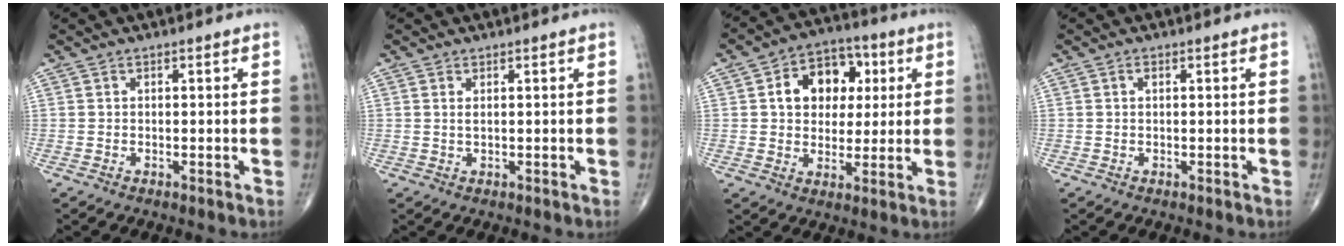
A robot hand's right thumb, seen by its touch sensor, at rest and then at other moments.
{"total": 0.9, "force": [0.4, 0.3, 0.8], "torque": [-0.018, 0.000, 0.009]}
{"total": 12.6, "force": [2.9, 9.4, 7.8], "torque": [-0.072, 0.009, 0.042]}
{"total": 0.8, "force": [0.3, 0.3, 0.6], "torque": [-0.012, 0.003, 0.005]}